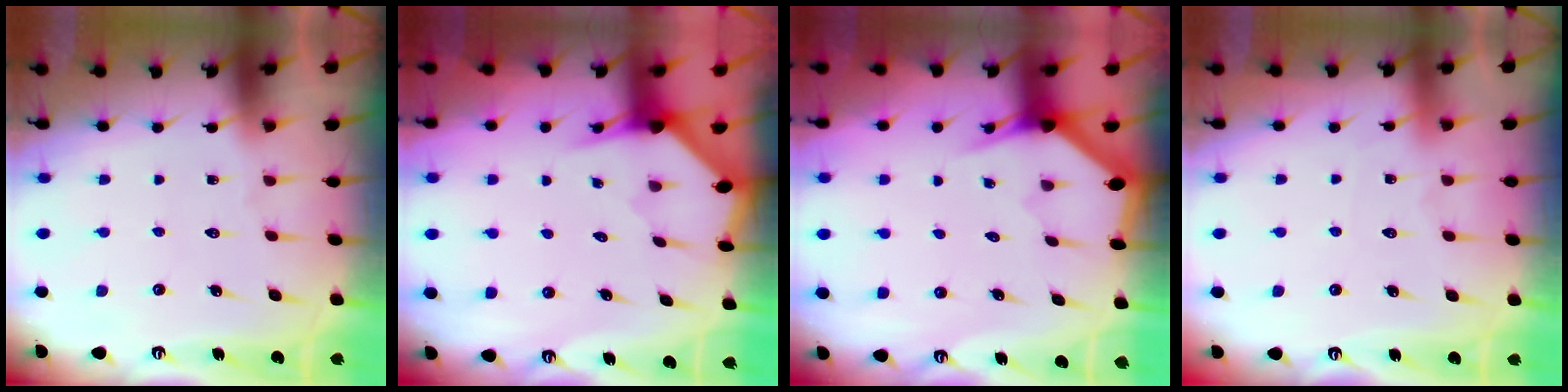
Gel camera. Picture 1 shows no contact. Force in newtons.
{"total": 2.9, "press": 2.9, "slide": 0.2}
{"total": 3.1, "press": 3.1, "slide": 0.0}
{"total": 4.5, "press": 4.5, "slide": 0.6}